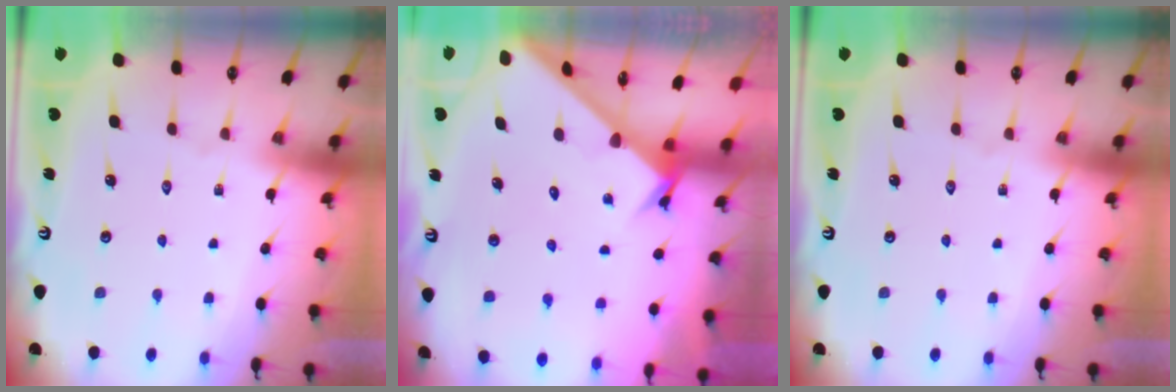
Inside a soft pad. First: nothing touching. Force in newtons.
{"total": 2.6, "press": 2.6, "slide": 0.2}
{"total": 0.0}